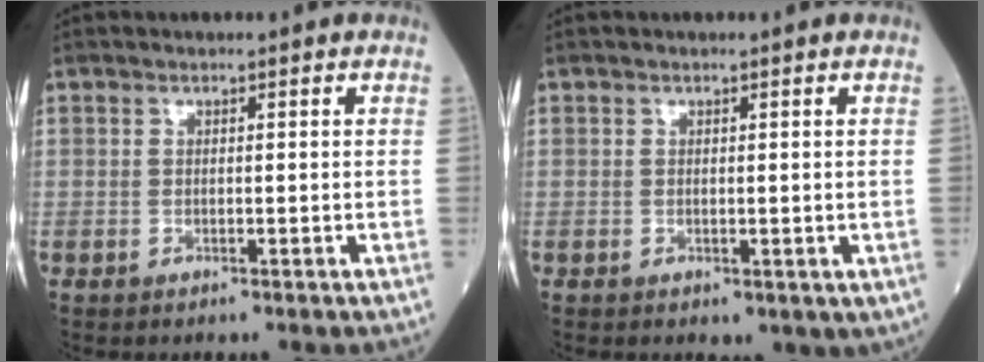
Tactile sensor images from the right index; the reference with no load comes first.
{"total": 2.1, "force": [0.0, 1.5, 1.4], "torque": [-0.018, -0.005, 0.010]}